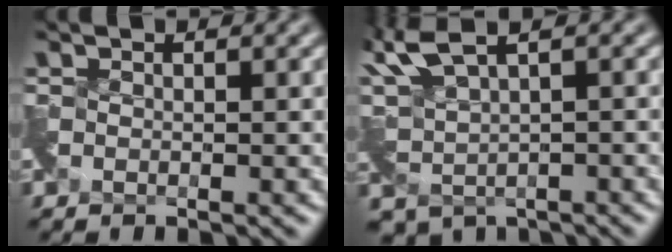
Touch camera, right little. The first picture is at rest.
{"total": 4.8, "force": [2.6, 2.3, 3.4], "torque": [-0.091, -0.009, 0.054]}